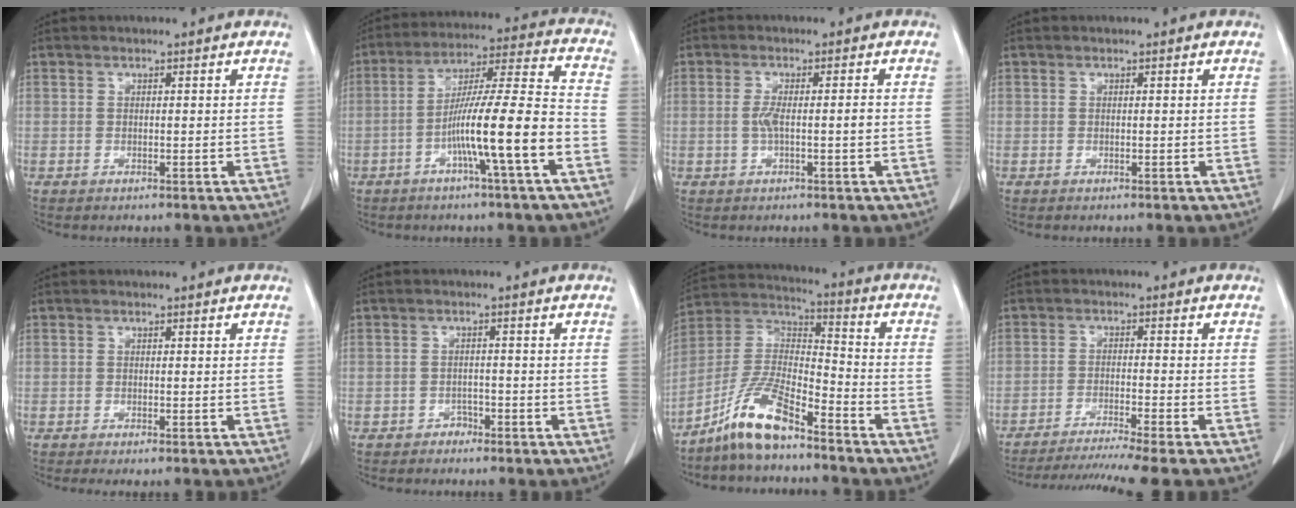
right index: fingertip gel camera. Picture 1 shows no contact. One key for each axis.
{"total": 13.6, "fx": -5.0, "fy": -0.6, "fz": 12.6, "tx": -0.219, "ty": 0.013, "tz": -0.088}
{"total": 3.3, "fx": -0.5, "fy": 0.3, "fz": 3.2, "tx": -0.063, "ty": 0.000, "tz": -0.009}
{"total": 0.0}
{"total": 1.1, "fx": -0.8, "fy": 0.1, "fz": 0.7, "tx": -0.010, "ty": -0.005, "tz": -0.013}
{"total": 1.5, "fx": -1.2, "fy": 0.9, "fz": 0.2, "tx": -0.004, "ty": 0.004, "tz": -0.022}
{"total": 10.9, "fx": -8.2, "fy": 2.1, "fz": 6.8, "tx": -0.153, "ty": 0.009, "tz": -0.161}
{"total": 11.9, "fx": -10.3, "fy": -2.2, "fz": 5.5, "tx": -0.065, "ty": -0.024, "tz": -0.162}